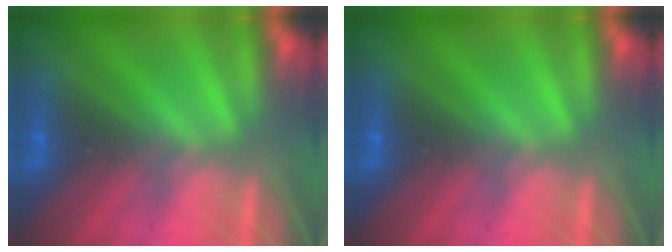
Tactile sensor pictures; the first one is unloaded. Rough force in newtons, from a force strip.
{"total": 0.0}